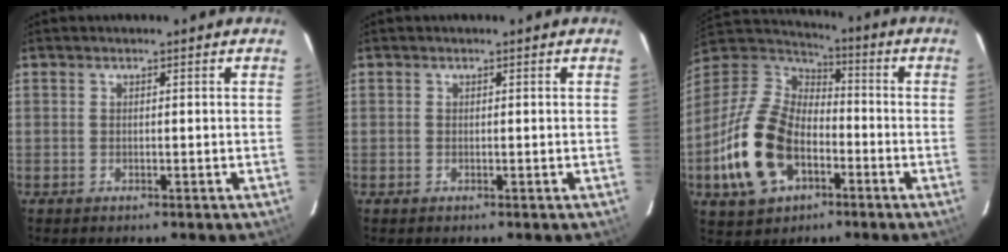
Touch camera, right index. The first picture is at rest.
{"total": 0.0}
{"total": 19.2, "force": [-6.6, 12.4, 13.1], "torque": [-0.298, 0.001, -0.114]}